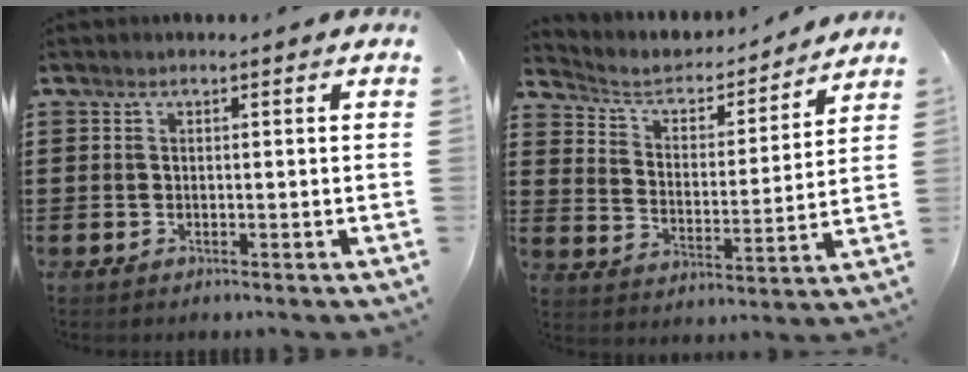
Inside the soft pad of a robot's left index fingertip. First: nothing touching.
{"total": 4.7, "force": [4.1, 1.9, 1.3], "torque": [-0.053, -0.028, 0.063]}